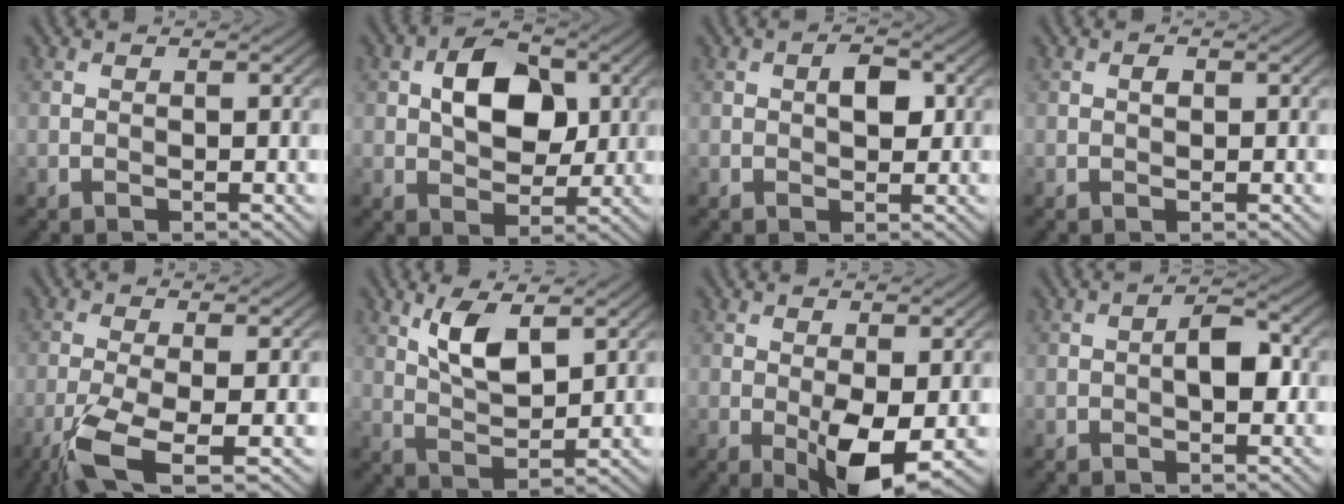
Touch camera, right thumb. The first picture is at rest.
{"total": 8.1, "force": [1.7, 5.4, 5.9], "torque": [-0.099, 0.009, 0.021]}
{"total": 2.8, "force": [0.5, 1.6, 2.2], "torque": [-0.033, 0.001, 0.005]}
{"total": 0.8, "force": [0.2, 0.5, 0.6], "torque": [-0.010, 0.001, 0.002]}
{"total": 6.9, "force": [-3.2, 1.6, 5.8], "torque": [-0.119, -0.005, -0.074]}
{"total": 6.3, "force": [3.1, 2.4, 4.9], "torque": [-0.103, -0.006, 0.061]}
{"total": 6.0, "force": [-1.2, 2.1, 5.4], "torque": [-0.096, -0.005, -0.019]}
{"total": 3.3, "force": [-0.3, 1.5, 2.9], "torque": [-0.044, 0.007, -0.010]}